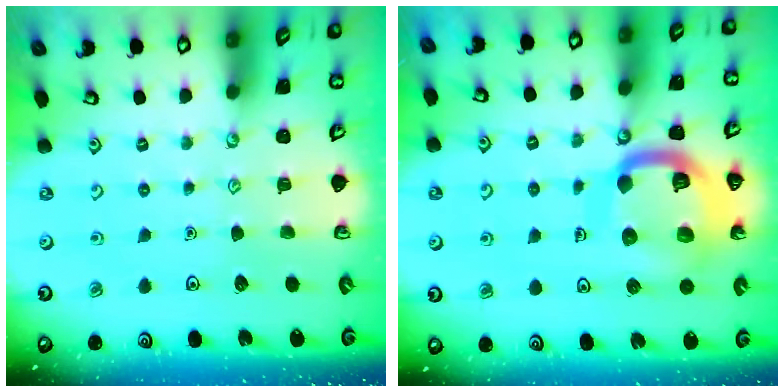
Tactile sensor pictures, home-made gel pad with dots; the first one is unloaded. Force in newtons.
{"total": 17.4, "press": 17.3, "slide": 1.9}